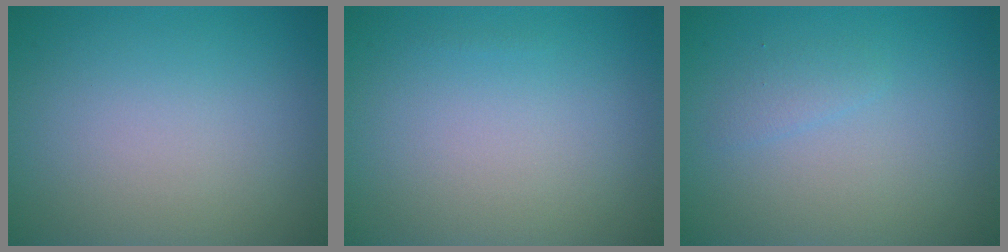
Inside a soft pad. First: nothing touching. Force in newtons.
{"total": 0.0}
{"total": 1.0, "press": 1.0, "slide": 0.0}